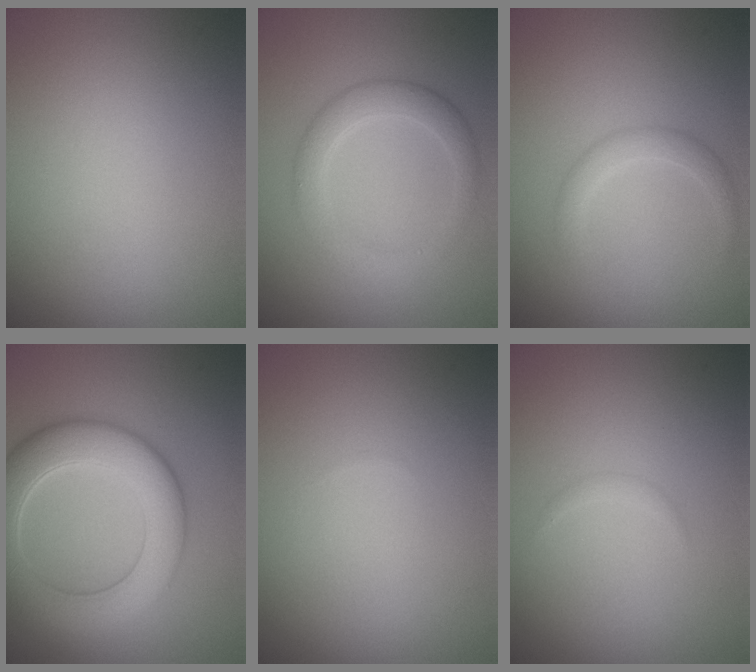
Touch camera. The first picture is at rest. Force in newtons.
{"total": 3.0, "press": 3.0, "slide": 0.1}
{"total": 1.8, "press": 1.8, "slide": 0.2}
{"total": 7.6, "press": 7.6, "slide": 0.3}
{"total": 0.0}
{"total": 0.5, "press": 0.5, "slide": 0.0}